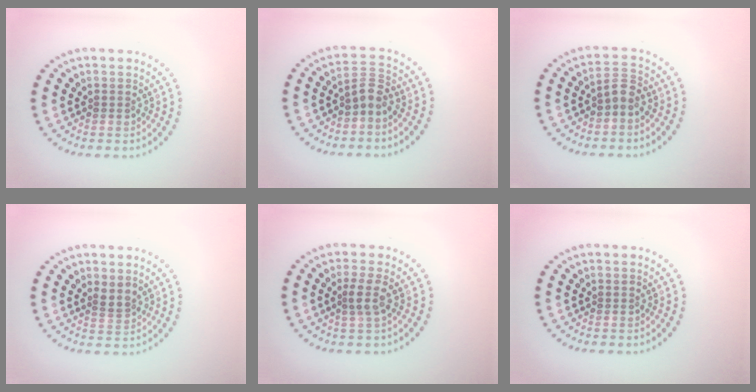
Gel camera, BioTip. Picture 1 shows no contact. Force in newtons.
{"total": 2.0, "press": 1.6, "slide": 1.2}
{"total": 1.8, "press": 1.5, "slide": 1.0}
{"total": 1.4, "press": 0.9, "slide": 1.1}
{"total": 1.9, "press": 1.6, "slide": 0.9}
{"total": 0.0}